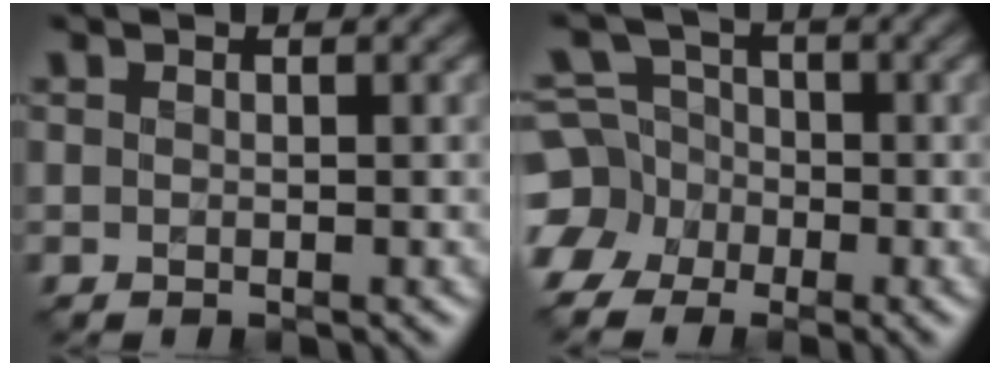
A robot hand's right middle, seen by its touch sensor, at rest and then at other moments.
{"total": 8.5, "force": [-3.3, 7.2, 3.1], "torque": [-0.068, 0.000, -0.090]}